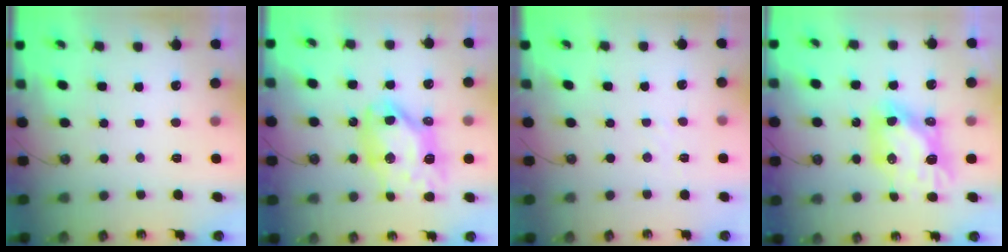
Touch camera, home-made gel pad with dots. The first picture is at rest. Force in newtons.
{"total": 14.9, "press": 14.8, "slide": 1.7}
{"total": 2.1, "press": 2.1, "slide": 0.4}
{"total": 10.6, "press": 10.6, "slide": 1.1}